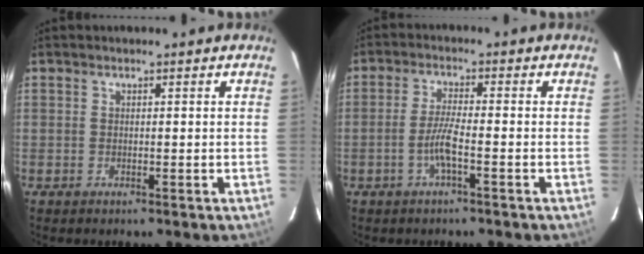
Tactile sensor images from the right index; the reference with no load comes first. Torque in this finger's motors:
{"motor_torque": [0.20, 0.05, 0.13, 0.05]}